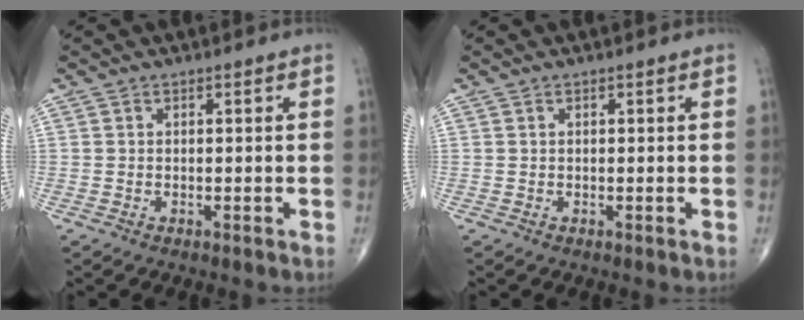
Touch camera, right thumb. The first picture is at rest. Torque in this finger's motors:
{"motor_torque": [0.01, 0.01, -0.07, -0.04, 0.00]}